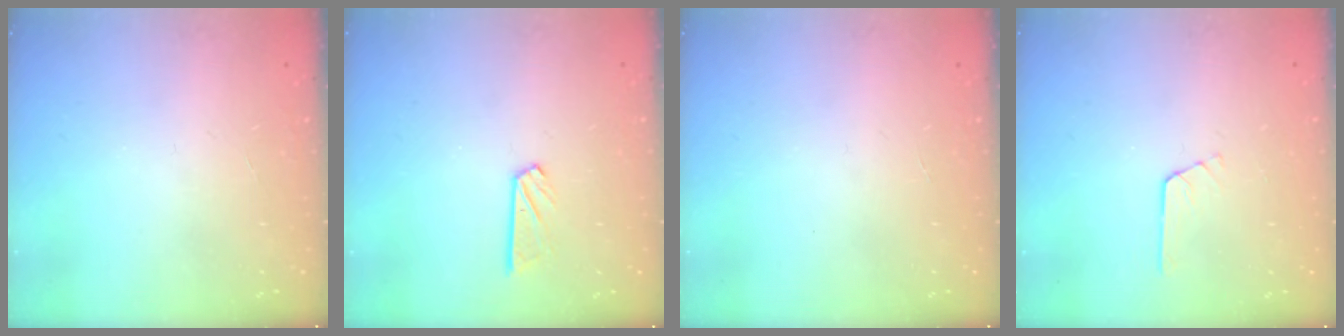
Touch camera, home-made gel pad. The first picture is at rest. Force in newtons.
{"total": 4.7, "press": 4.7, "slide": 0.4}
{"total": 0.0}
{"total": 2.7, "press": 2.7, "slide": 0.2}